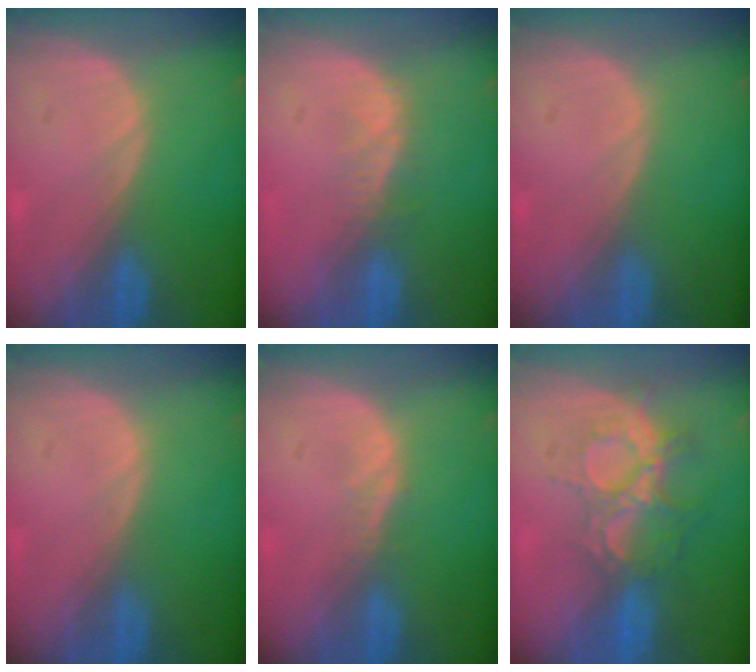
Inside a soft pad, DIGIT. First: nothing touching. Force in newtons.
{"total": 2.8, "press": 2.3, "slide": 1.7}
{"total": 0.0}
{"total": 0.0}
{"total": 1.1, "press": 1.1, "slide": 0.1}
{"total": 9.3, "press": 7.8, "slide": 5.0}